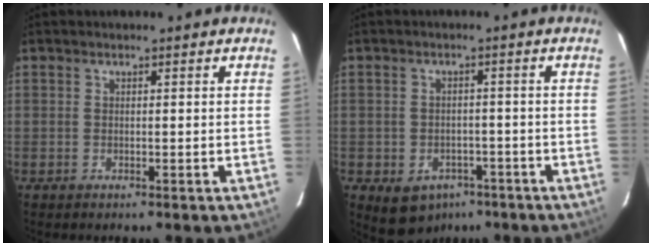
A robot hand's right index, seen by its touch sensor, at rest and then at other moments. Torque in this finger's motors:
{"motor_torque": [1.02, -1.12, 0.19, -0.01]}